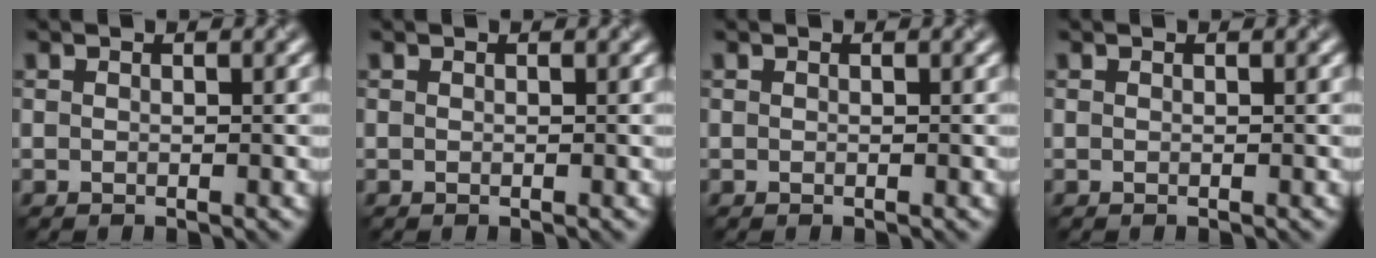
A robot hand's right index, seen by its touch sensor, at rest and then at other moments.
{"total": 0.0}
{"total": 0.0}
{"total": 0.0}